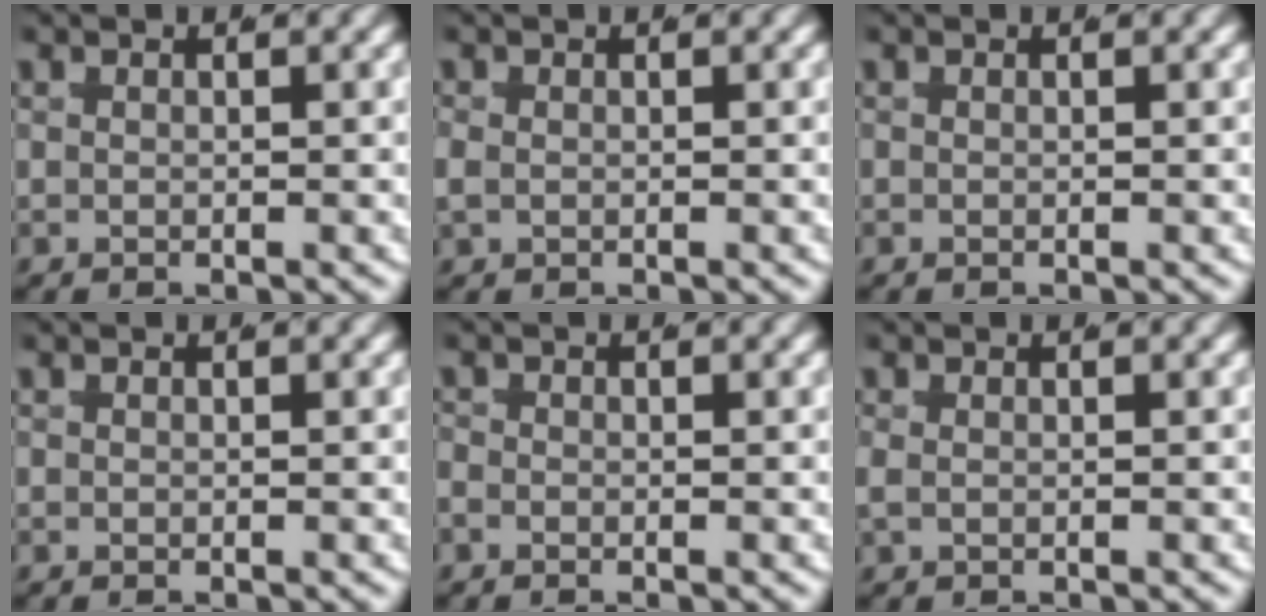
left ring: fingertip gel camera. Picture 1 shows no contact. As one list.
[{"total": 0.8, "force": [-0.5, 0.6, 0.2], "torque": [-0.015, -0.008, -0.004]}, {"total": 0.0}, {"total": 0.0}, {"total": 1.1, "force": [-0.9, 0.6, -0.2], "torque": [-0.014, -0.013, -0.015]}, {"total": 0.6, "force": [-0.2, 0.4, 0.2], "torque": [-0.013, -0.006, 0.000]}]